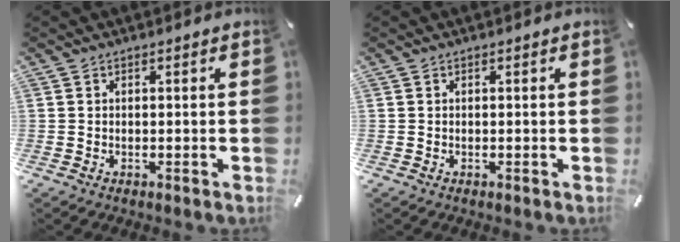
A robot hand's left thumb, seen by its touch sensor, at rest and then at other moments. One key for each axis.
{"total": 0.0}